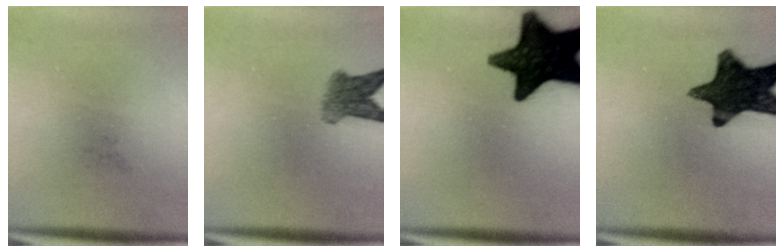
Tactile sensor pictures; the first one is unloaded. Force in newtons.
{"total": 4.3}
{"total": 17.6}
{"total": 14.8}